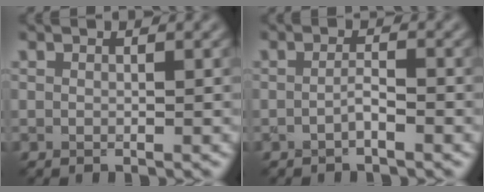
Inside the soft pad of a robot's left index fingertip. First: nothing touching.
{"total": 1.2, "force": [-0.6, 0.1, 1.0], "torque": [-0.020, 0.003, -0.011]}